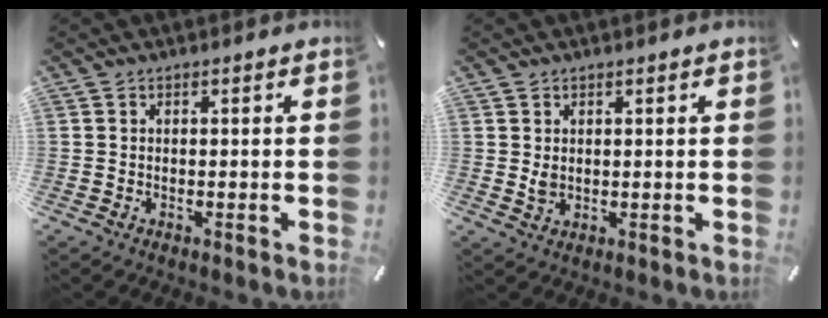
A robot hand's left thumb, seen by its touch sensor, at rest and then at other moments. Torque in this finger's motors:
{"motor_torque": [0.24, 0.50, 0.13, -0.16, 0.01]}